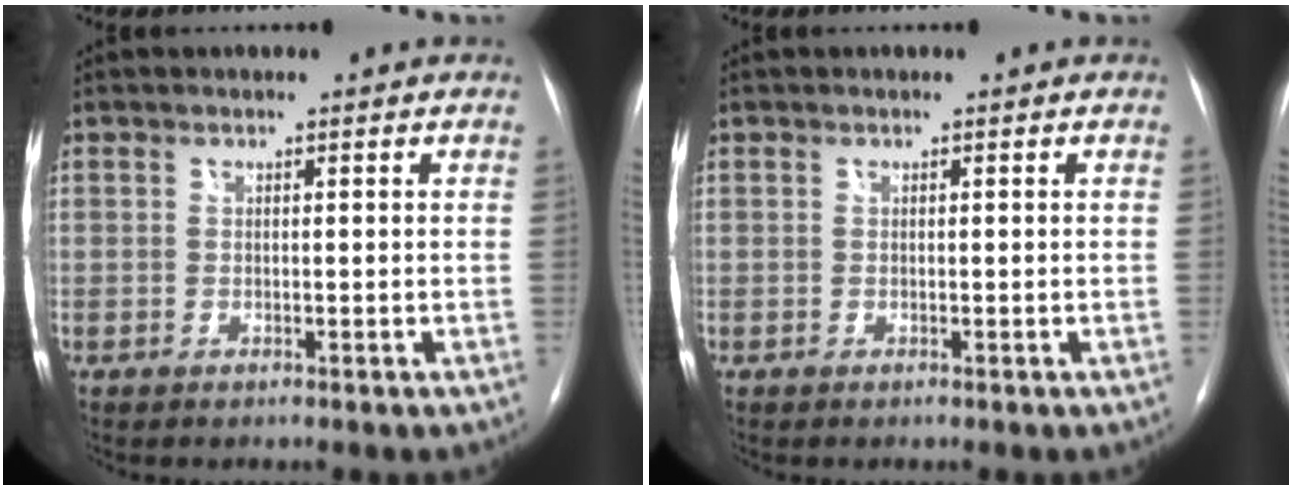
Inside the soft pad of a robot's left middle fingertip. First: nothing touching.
{"total": 0.0}